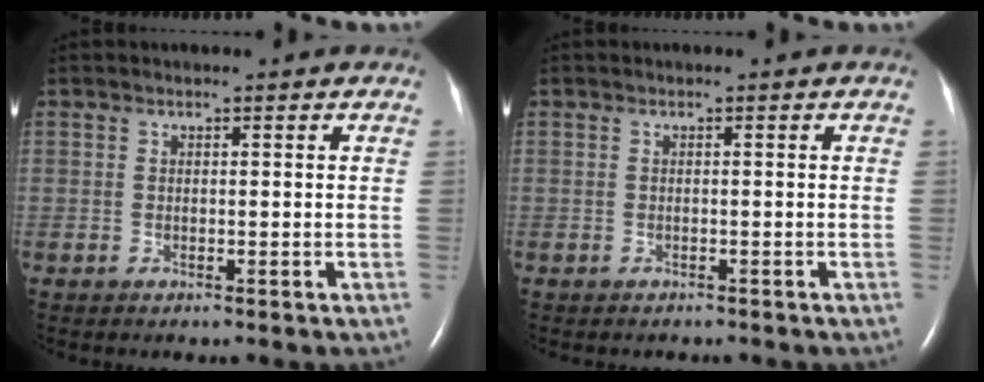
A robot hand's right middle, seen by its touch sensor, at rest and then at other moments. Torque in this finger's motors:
{"motor_torque": [0.00, 0.00, 0.00, 0.00]}